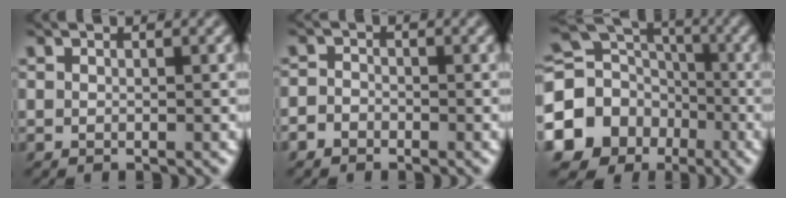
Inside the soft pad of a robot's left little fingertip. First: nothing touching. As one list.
[{"total": 3.0, "force": [-1.6, 2.4, 0.6], "torque": [0.013, 0.010, -0.055]}, {"total": 16.3, "force": [-5.8, 14.3, 5.1], "torque": [-0.142, -0.019, -0.121]}]